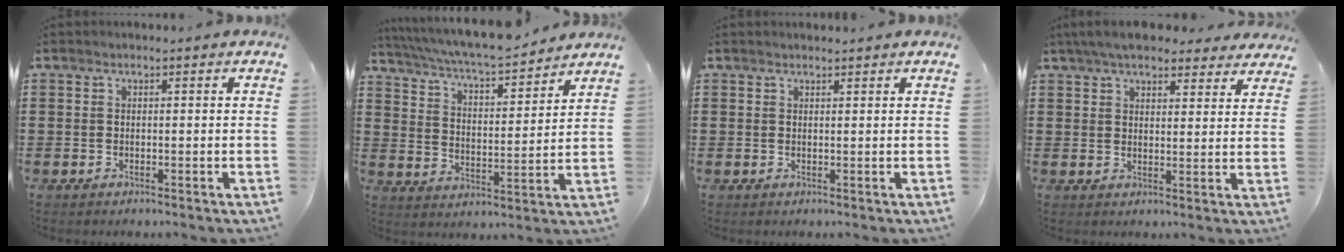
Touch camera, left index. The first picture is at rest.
{"total": 5.8, "force": [5.4, 0.3, 2.2], "torque": [-0.067, -0.036, 0.088]}
{"total": 0.7, "force": [0.7, 0.0, 0.1], "torque": [-0.004, -0.001, 0.013]}
{"total": 5.9, "force": [5.3, 1.3, 2.4], "torque": [-0.062, -0.009, 0.098]}